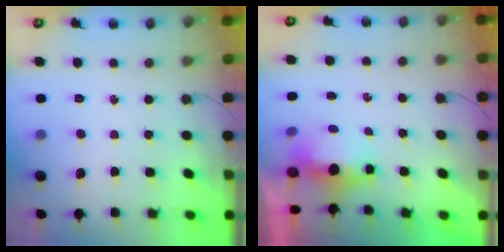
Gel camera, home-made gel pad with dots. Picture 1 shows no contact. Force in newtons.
{"total": 5.1, "press": 5.0, "slide": 1.1}